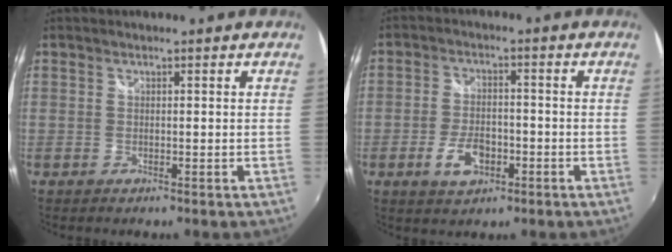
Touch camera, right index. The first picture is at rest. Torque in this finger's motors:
{"motor_torque": [1.09, 0.00, 0.27, 0.05]}